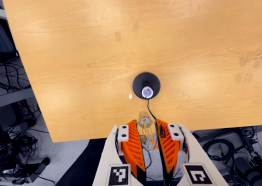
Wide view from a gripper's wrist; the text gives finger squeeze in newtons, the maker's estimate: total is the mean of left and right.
{"total": 20.7, "left": 25.0, "right": 16.5}